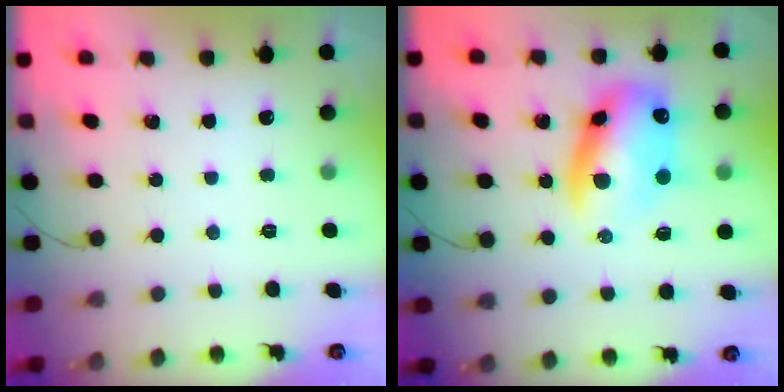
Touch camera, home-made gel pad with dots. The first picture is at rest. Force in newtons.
{"total": 12.9, "press": 12.5, "slide": 3.1}